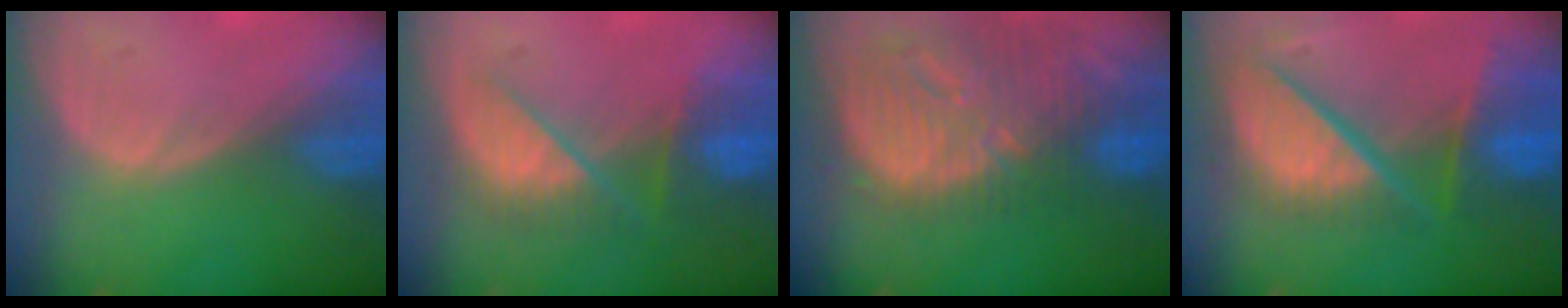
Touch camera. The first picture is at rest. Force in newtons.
{"total": 7.6, "press": 7.1, "slide": 2.6}
{"total": 13.3, "press": 11.6, "slide": 6.5}
{"total": 11.7, "press": 10.0, "slide": 6.1}